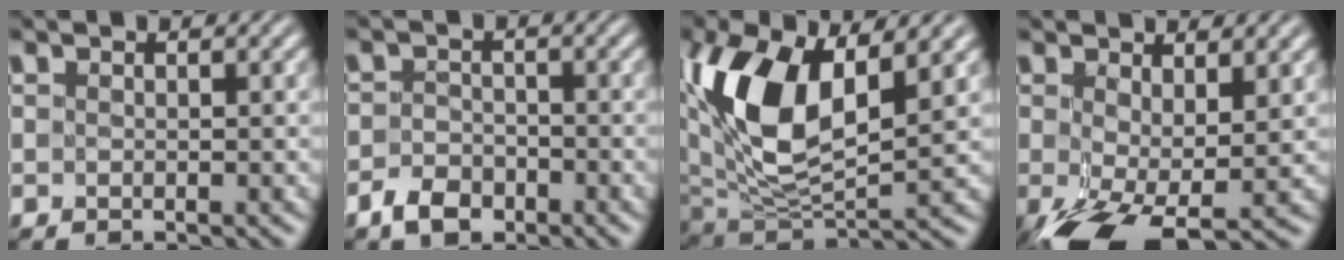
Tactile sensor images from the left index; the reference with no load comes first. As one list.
[{"total": 2.9, "force": [-2.0, 1.8, 1.1], "torque": [-0.017, 0.000, -0.044]}, {"total": 10.6, "force": [3.5, 5.2, 8.6], "torque": [-0.180, -0.003, 0.060]}, {"total": 6.8, "force": [-1.9, 3.2, 5.6], "torque": [-0.123, -0.023, -0.027]}]